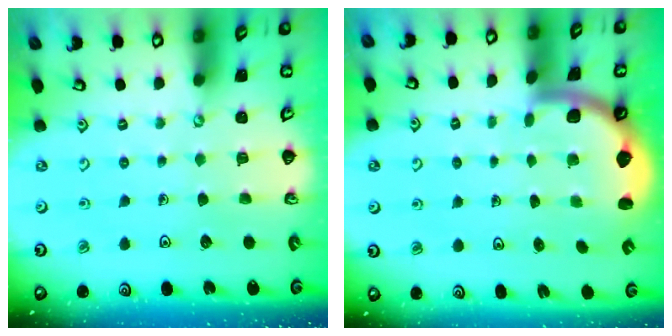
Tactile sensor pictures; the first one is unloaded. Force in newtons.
{"total": 2.0, "press": 2.0, "slide": 0.3}